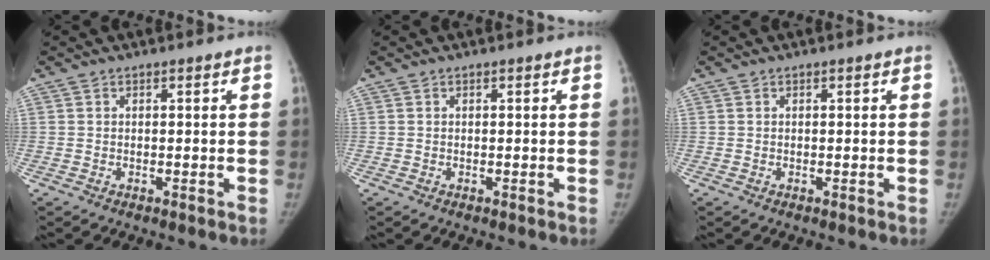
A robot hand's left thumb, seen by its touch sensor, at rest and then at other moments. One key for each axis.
{"total": 0.0}
{"total": 0.0}